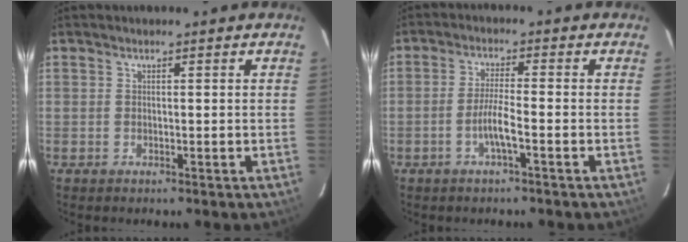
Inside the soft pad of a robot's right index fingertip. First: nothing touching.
{"total": 4.0, "force": [-2.0, -0.3, 3.4], "torque": [-0.071, -0.001, -0.038]}